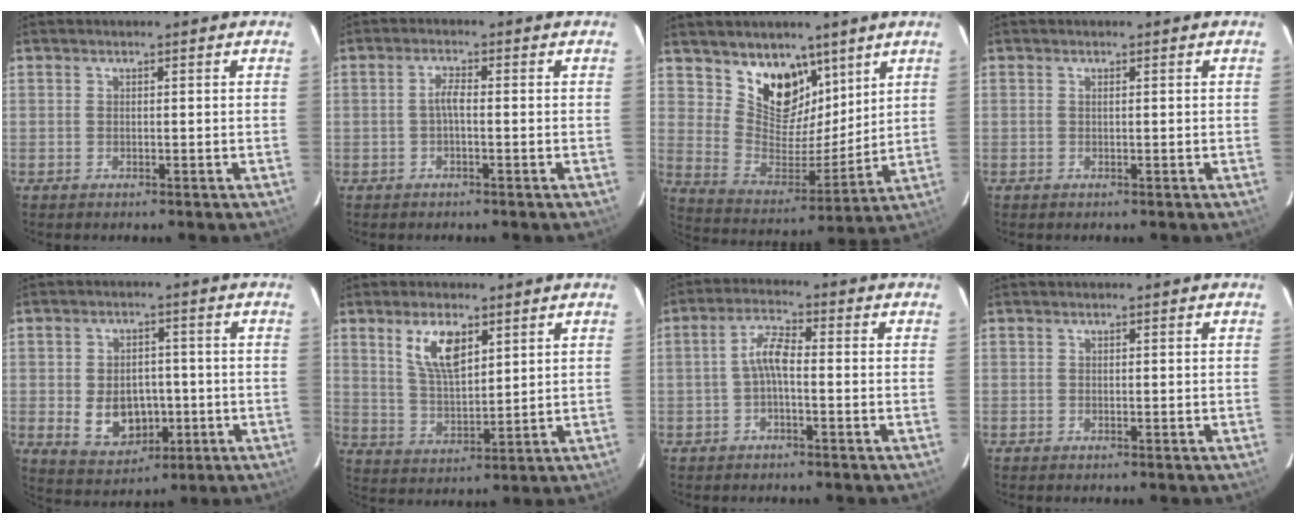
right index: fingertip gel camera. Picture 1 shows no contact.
{"total": 2.0, "force": [-0.6, 0.4, 1.9], "torque": [-0.038, 0.007, -0.012]}
{"total": 13.4, "force": [8.7, 8.3, 5.8], "torque": [-0.105, -0.015, 0.166]}
{"total": 0.0}
{"total": 8.8, "force": [-1.7, 6.6, 5.6], "torque": [-0.118, -0.001, -0.007]}
{"total": 8.7, "force": [4.4, 3.7, 6.5], "torque": [-0.120, 0.003, 0.093]}
{"total": 4.3, "force": [-1.1, 1.3, 3.9], "torque": [-0.084, 0.015, -0.023]}
{"total": 0.0}